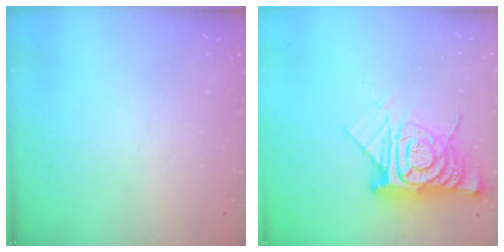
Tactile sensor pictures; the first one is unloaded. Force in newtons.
{"total": 14.6, "press": 14.5, "slide": 1.4}